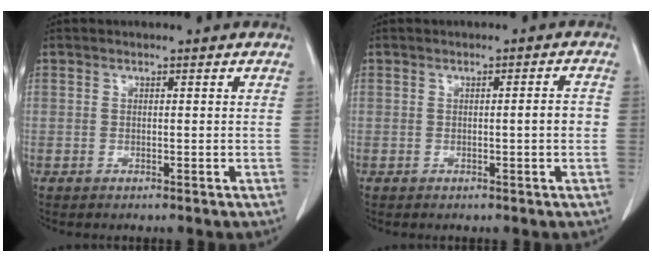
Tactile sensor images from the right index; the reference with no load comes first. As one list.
[{"total": 2.3, "force": [-0.3, 0.2, 2.3], "torque": [-0.029, 0.001, -0.006]}]